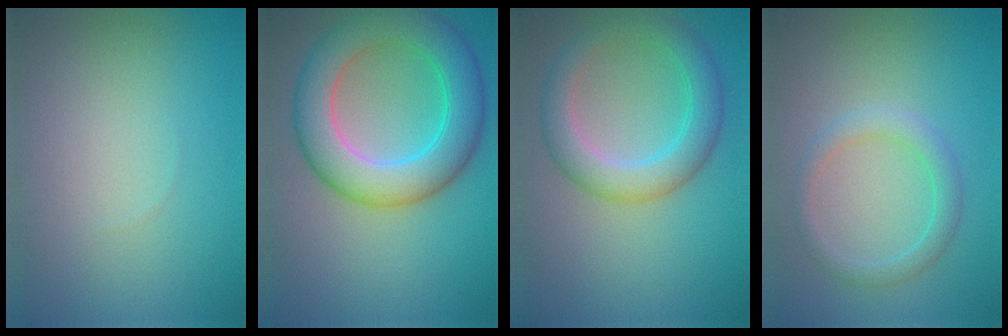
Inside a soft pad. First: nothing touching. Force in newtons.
{"total": 8.2, "press": 8.1, "slide": 0.1}
{"total": 4.8, "press": 4.8, "slide": 0.2}
{"total": 2.3, "press": 2.2, "slide": 0.1}